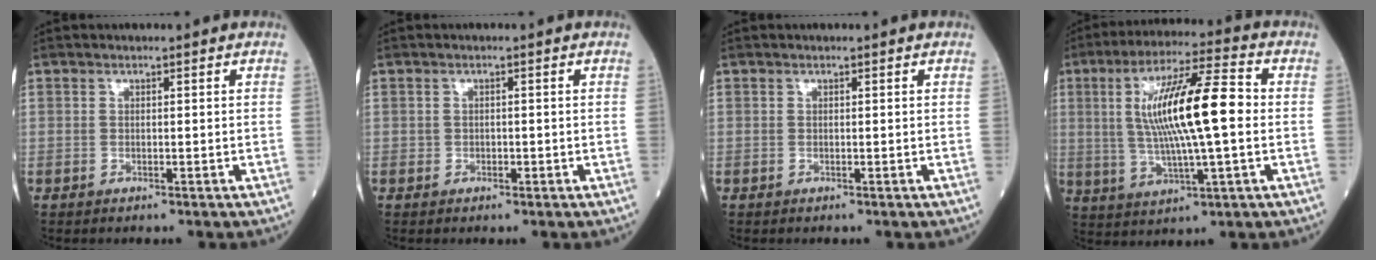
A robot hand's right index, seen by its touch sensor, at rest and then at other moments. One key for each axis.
{"total": 0.9, "fx": -0.3, "fy": 0.7, "fz": 0.5, "tx": -0.011, "ty": 0.002, "tz": -0.004}
{"total": 0.0}
{"total": 14.7, "fx": 1.0, "fy": 1.7, "fz": 14.6, "tx": -0.269, "ty": 0.012, "tz": 0.016}